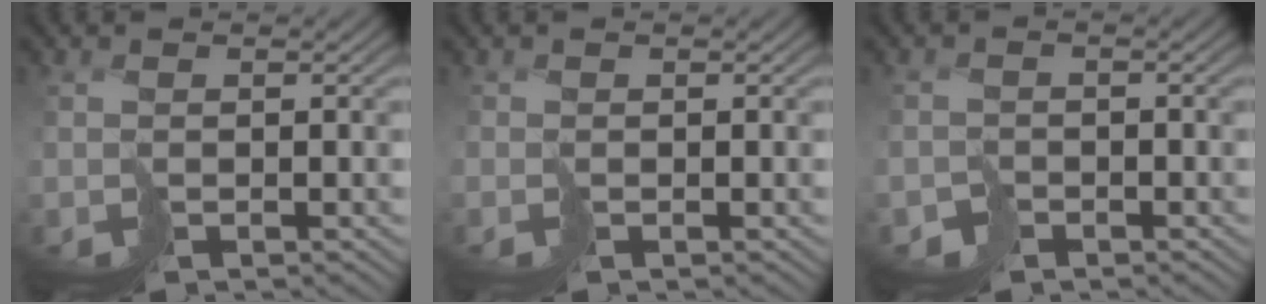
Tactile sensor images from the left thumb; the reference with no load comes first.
{"total": 0.8, "force": [0.1, -0.3, -0.7], "torque": [0.021, 0.003, 0.001]}
{"total": 1.7, "force": [-1.4, 0.6, -0.7], "torque": [0.026, -0.003, -0.031]}